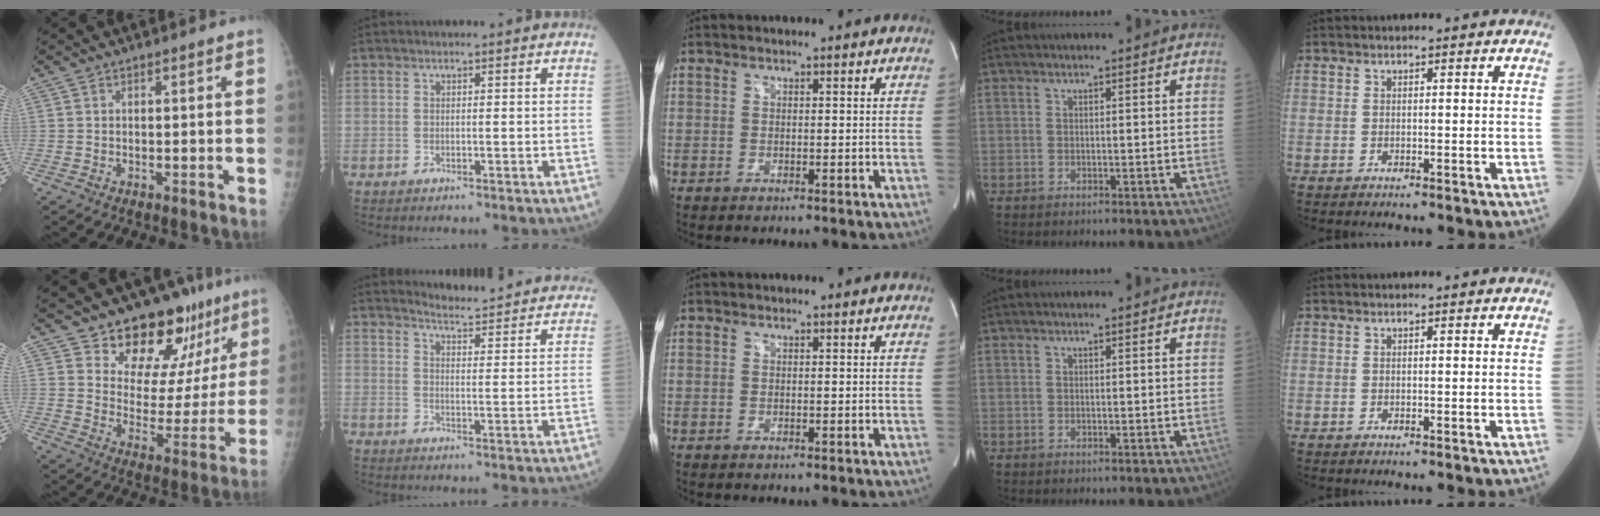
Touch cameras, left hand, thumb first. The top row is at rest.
{"thumb": {"total": 18.0, "force": [12.4, 9.6, 8.8], "torque": [-0.060, -0.074, 0.178]}, "index": {"total": 16.9, "force": [16.4, 2.6, 3.4], "torque": [-0.028, -0.060, 0.177]}}